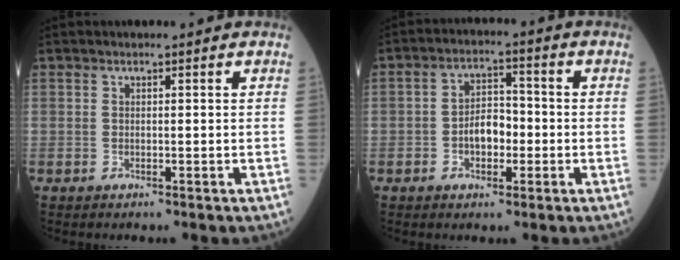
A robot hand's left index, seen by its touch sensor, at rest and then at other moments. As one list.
[{"total": 5.4, "force": [-1.4, 3.1, 4.2], "torque": [-0.080, 0.017, -0.026]}]